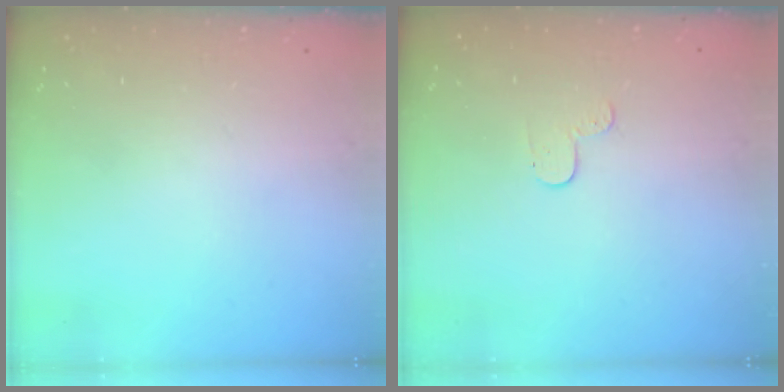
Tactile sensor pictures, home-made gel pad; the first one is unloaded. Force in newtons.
{"total": 3.0, "press": 3.0, "slide": 0.3}